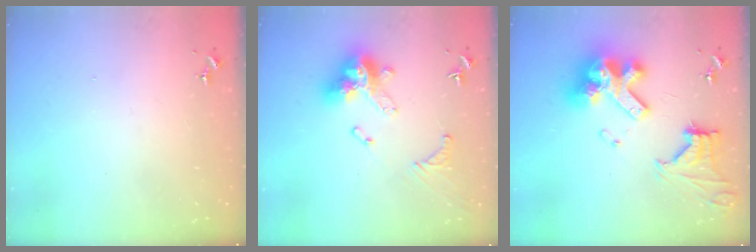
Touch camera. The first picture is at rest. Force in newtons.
{"total": 17.1, "press": 17.0, "slide": 1.8}
{"total": 23.3, "press": 23.2, "slide": 2.5}